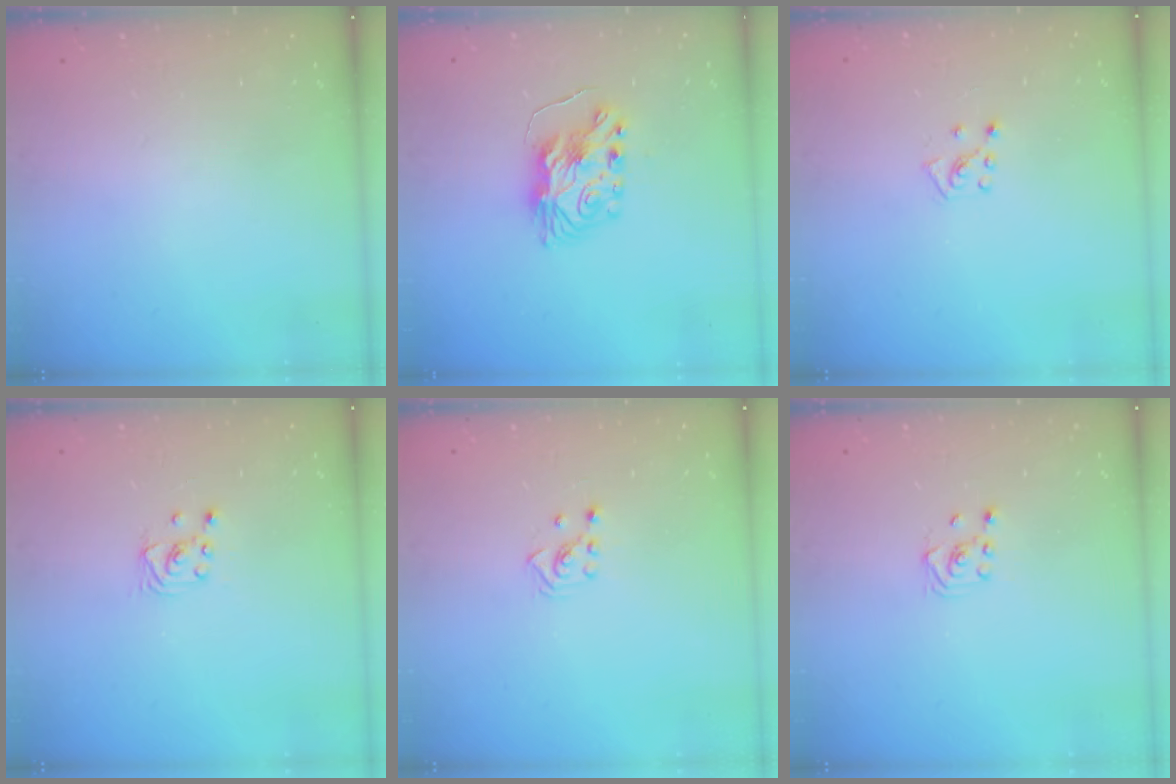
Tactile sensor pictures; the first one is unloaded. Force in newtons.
{"total": 8.1, "press": 8.0, "slide": 0.8}
{"total": 5.2, "press": 5.2, "slide": 0.5}
{"total": 1.6, "press": 1.6, "slide": 0.0}
{"total": 2.3, "press": 2.2, "slide": 0.8}
{"total": 2.3, "press": 2.2, "slide": 0.8}